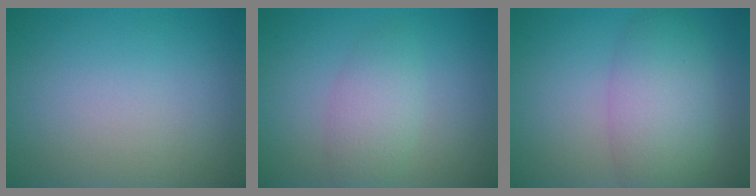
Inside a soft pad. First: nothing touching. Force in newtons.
{"total": 2.8, "press": 2.8, "slide": 0.2}
{"total": 5.5, "press": 5.5, "slide": 0.4}